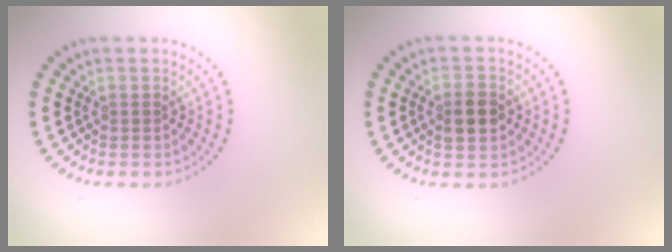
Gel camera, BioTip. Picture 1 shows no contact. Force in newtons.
{"total": 2.9, "press": 2.9, "slide": 0.2}